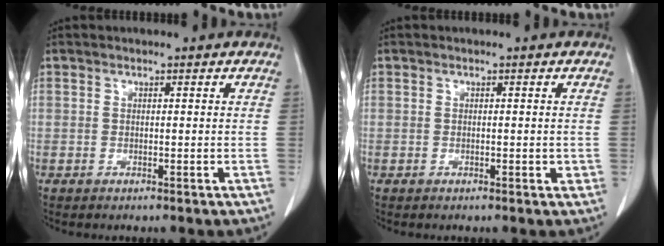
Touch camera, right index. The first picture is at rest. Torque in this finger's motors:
{"motor_torque": [-0.02, 0.04, -0.01, 0.00]}